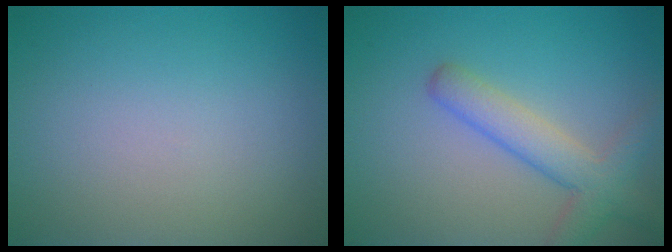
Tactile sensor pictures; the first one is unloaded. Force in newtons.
{"total": 4.2, "press": 4.2, "slide": 0.2}